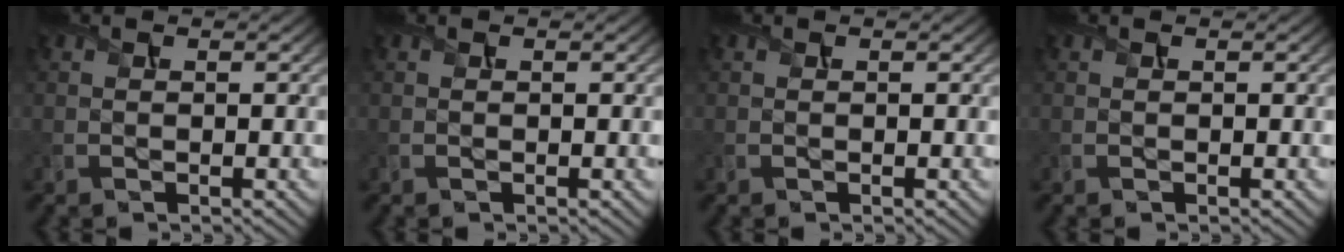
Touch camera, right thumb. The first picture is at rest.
{"total": 0.0}
{"total": 0.0}
{"total": 0.0}